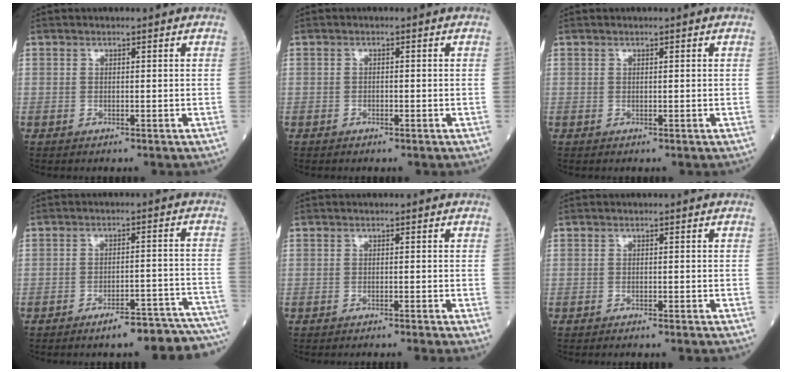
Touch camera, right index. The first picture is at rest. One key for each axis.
{"total": 0.6, "fx": -0.3, "fy": 0.4, "fz": 0.3, "tx": -0.003, "ty": 0.002, "tz": -0.009}
{"total": 0.0}
{"total": 12.0, "fx": -10.9, "fy": 1.2, "fz": 5.1, "tx": -0.023, "ty": 0.034, "tz": -0.134}
{"total": 2.2, "fx": -1.9, "fy": -0.8, "fz": 0.8, "tx": -0.003, "ty": 0.005, "tz": -0.027}
{"total": 1.7, "fx": -1.5, "fy": -0.2, "fz": 0.9, "tx": -0.011, "ty": 0.002, "tz": -0.015}